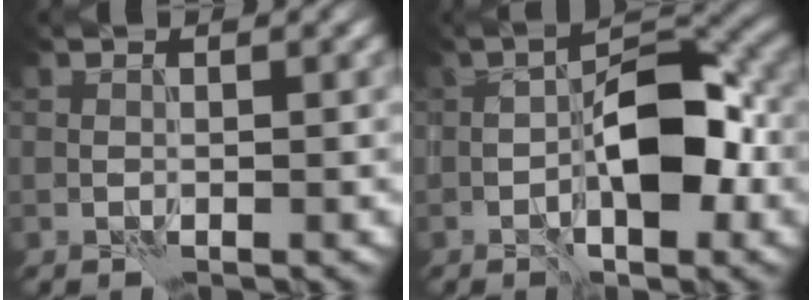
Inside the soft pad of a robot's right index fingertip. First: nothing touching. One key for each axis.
{"total": 5.8, "fx": -0.9, "fy": 2.2, "fz": 5.3, "tx": -0.096, "ty": 0.009, "tz": -0.026}